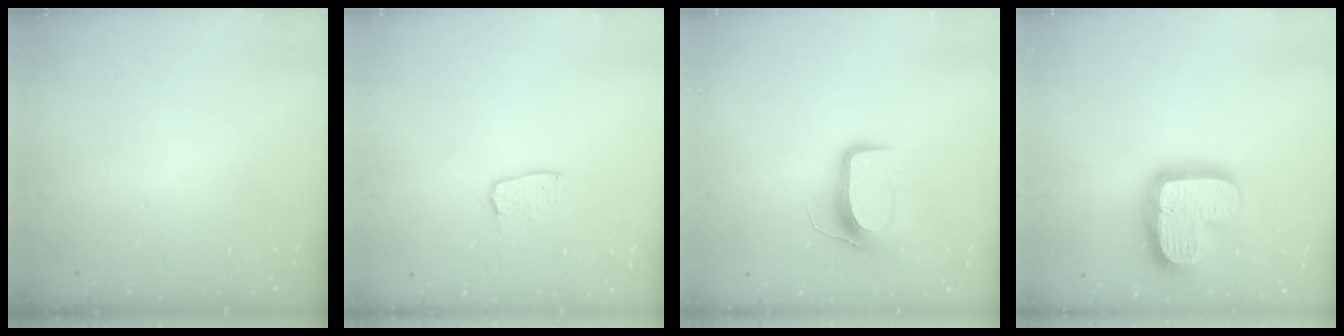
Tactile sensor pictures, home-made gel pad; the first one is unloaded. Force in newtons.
{"total": 4.5, "press": 4.4, "slide": 0.3}
{"total": 9.6, "press": 9.6, "slide": 0.3}
{"total": 19.2, "press": 19.1, "slide": 1.4}